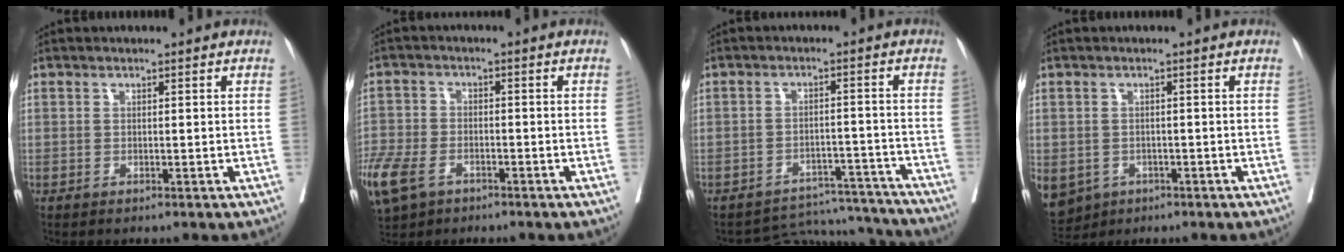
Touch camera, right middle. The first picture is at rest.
{"total": 16.8, "force": [-9.2, 10.7, 9.0], "torque": [-0.282, -0.023, -0.165]}
{"total": 9.7, "force": [-9.4, 1.6, -1.6], "torque": [0.029, 0.038, -0.121]}
{"total": 11.5, "force": [-5.2, 9.3, 4.2], "torque": [-0.128, -0.008, -0.066]}